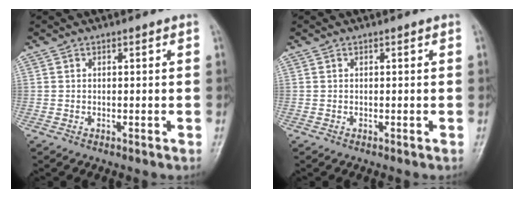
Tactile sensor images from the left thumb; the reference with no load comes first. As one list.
[{"total": 0.0}]